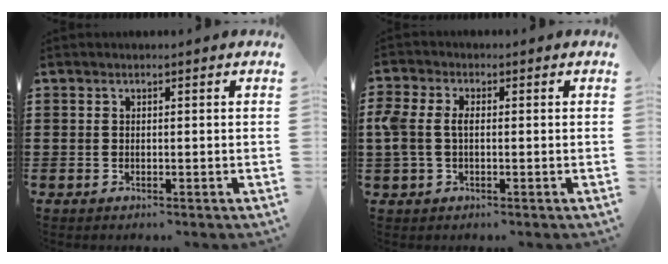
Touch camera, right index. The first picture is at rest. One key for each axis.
{"total": 3.7, "fx": 0.0, "fy": 2.3, "fz": 2.9, "tx": -0.083, "ty": 0.000, "tz": -0.008}